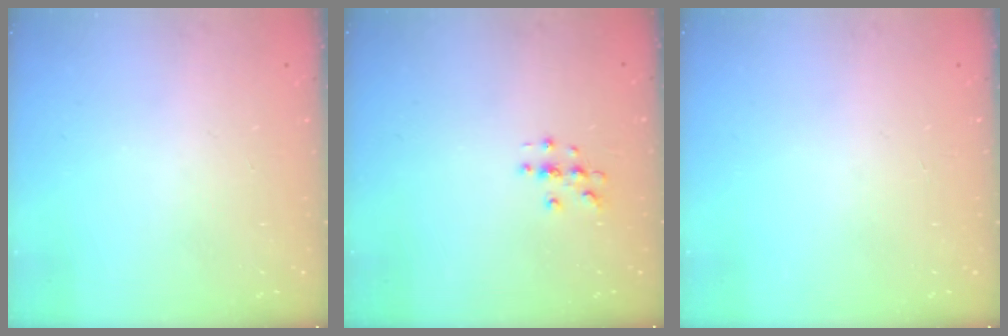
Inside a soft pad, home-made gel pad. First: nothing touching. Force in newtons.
{"total": 2.9, "press": 2.9, "slide": 0.3}
{"total": 0.0}